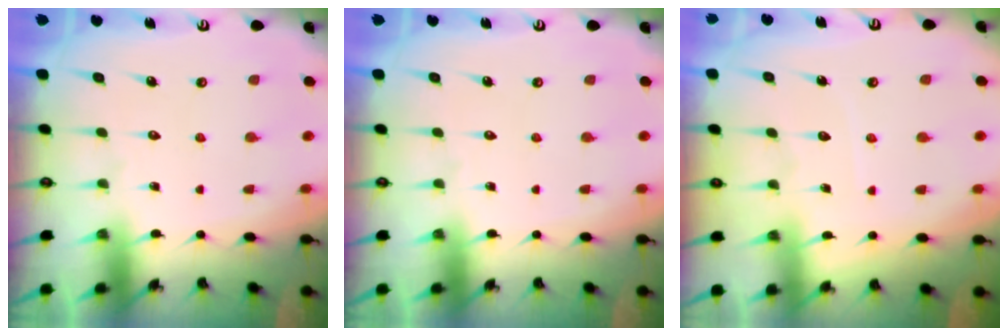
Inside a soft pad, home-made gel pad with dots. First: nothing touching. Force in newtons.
{"total": 0.0}
{"total": 3.9, "press": 3.8, "slide": 0.3}